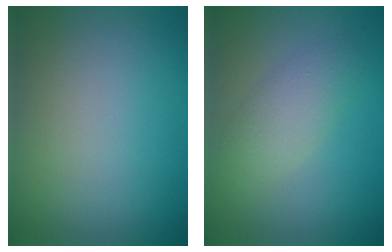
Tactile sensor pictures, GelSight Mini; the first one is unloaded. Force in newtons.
{"total": 2.8, "press": 2.8, "slide": 0.2}